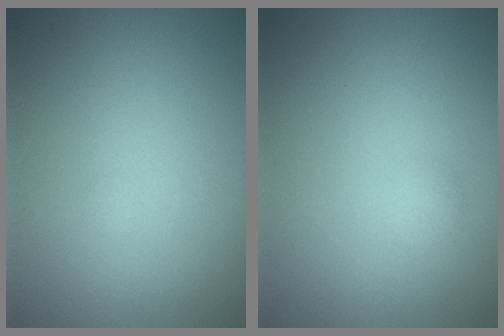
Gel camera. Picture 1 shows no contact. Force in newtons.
{"total": 0.7, "press": 0.7, "slide": 0.0}